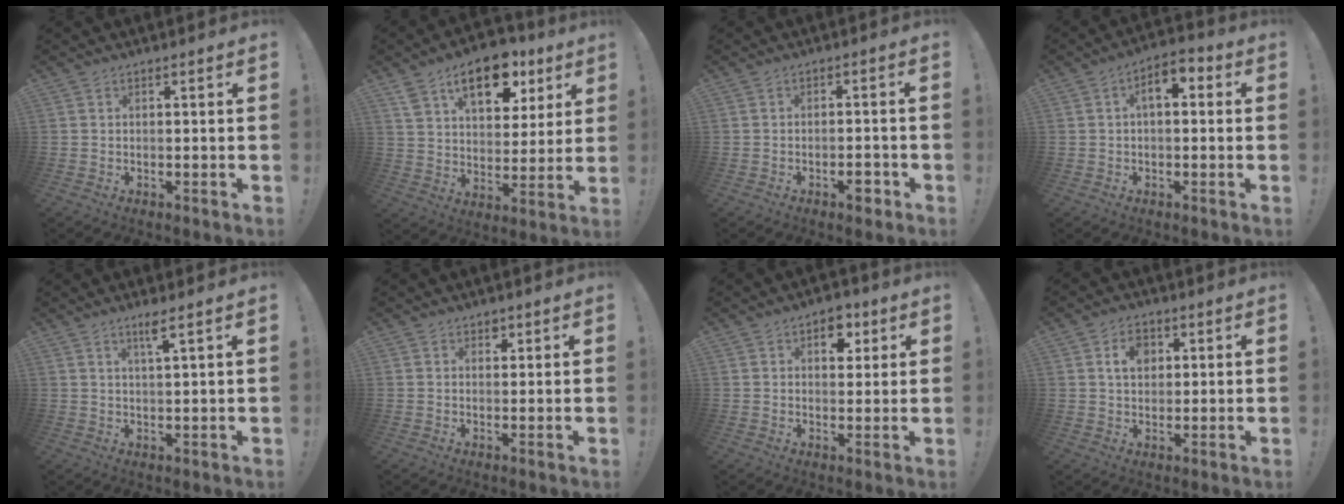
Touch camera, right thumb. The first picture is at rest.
{"total": 16.8, "force": [10.0, 9.1, 10.1], "torque": [-0.153, -0.043, 0.175]}
{"total": 2.0, "force": [-1.4, 0.5, 1.3], "torque": [-0.009, 0.003, -0.025]}
{"total": 6.1, "force": [1.0, 3.3, 5.1], "torque": [-0.072, 0.001, 0.013]}
{"total": 3.8, "force": [2.3, -0.3, 3.0], "torque": [-0.051, -0.005, 0.034]}
{"total": 1.9, "force": [1.3, 1.4, 0.4], "torque": [0.009, -0.010, 0.019]}
{"total": 6.4, "force": [2.8, 4.8, 3.3], "torque": [-0.025, -0.008, 0.045]}
{"total": 6.2, "force": [2.1, 4.5, 3.8], "torque": [-0.052, 0.002, 0.035]}